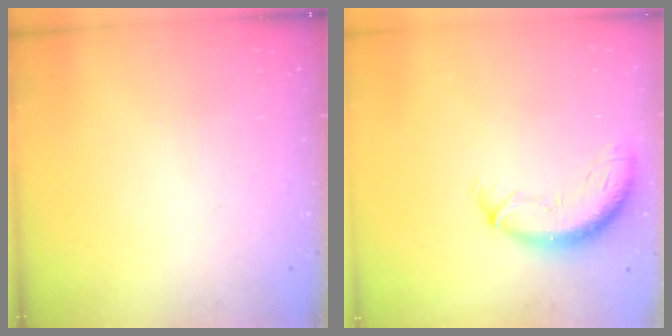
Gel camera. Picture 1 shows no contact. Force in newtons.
{"total": 11.5, "press": 11.2, "slide": 2.8}